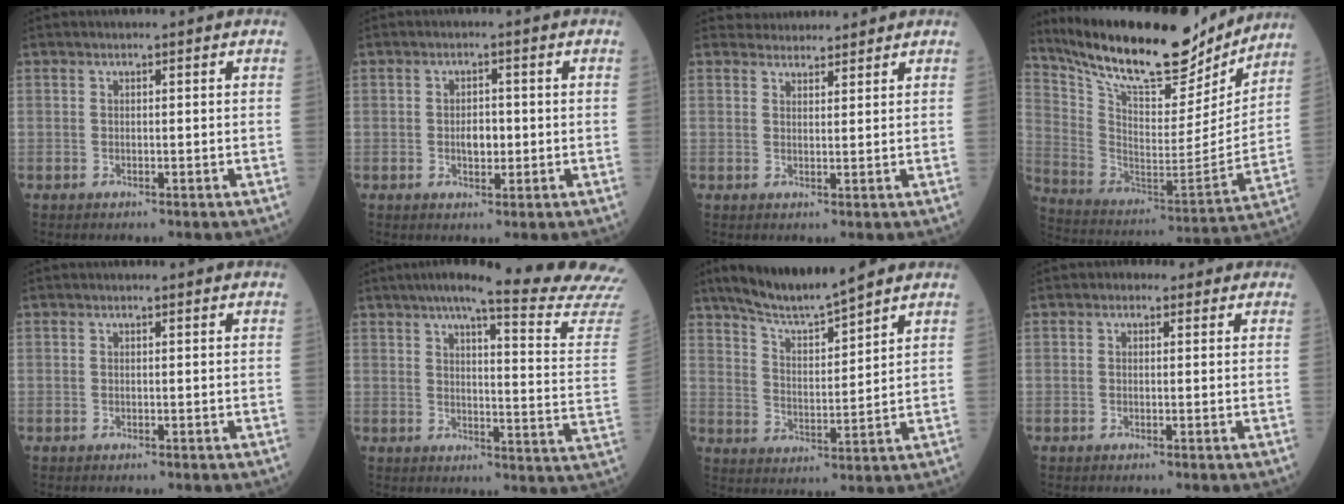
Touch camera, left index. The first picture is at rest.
{"total": 2.7, "force": [-0.3, 1.5, 2.2], "torque": [-0.037, 0.003, -0.003]}
{"total": 3.7, "force": [3.6, 0.9, -0.2], "torque": [0.000, 0.019, 0.057]}
{"total": 23.8, "force": [20.8, 5.8, 10.1], "torque": [-0.190, -0.018, 0.329]}
{"total": 0.0}
{"total": 22.9, "force": [20.5, -1.5, 9.9], "torque": [-0.139, -0.088, 0.241]}
{"total": 9.8, "force": [8.8, 0.2, 4.4], "torque": [-0.083, 0.007, 0.162]}
{"total": 1.8, "force": [0.9, 1.4, 0.6], "torque": [-0.007, 0.013, 0.007]}